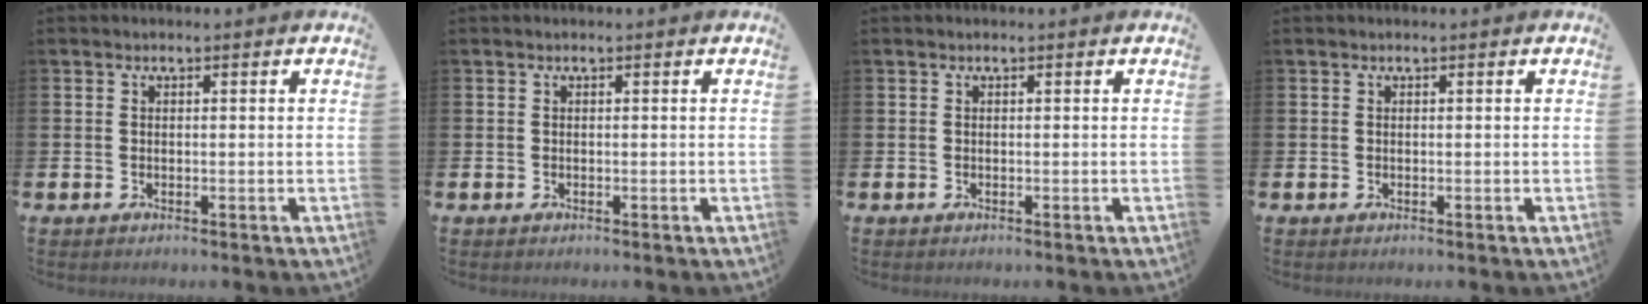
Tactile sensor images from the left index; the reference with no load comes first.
{"total": 0.0}
{"total": 0.0}
{"total": 0.0}